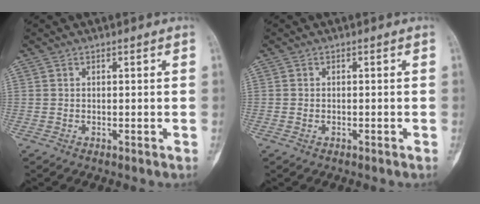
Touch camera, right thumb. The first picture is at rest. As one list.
[{"total": 0.6, "force": [-0.3, 0.3, 0.4], "torque": [-0.011, 0.006, -0.003]}]